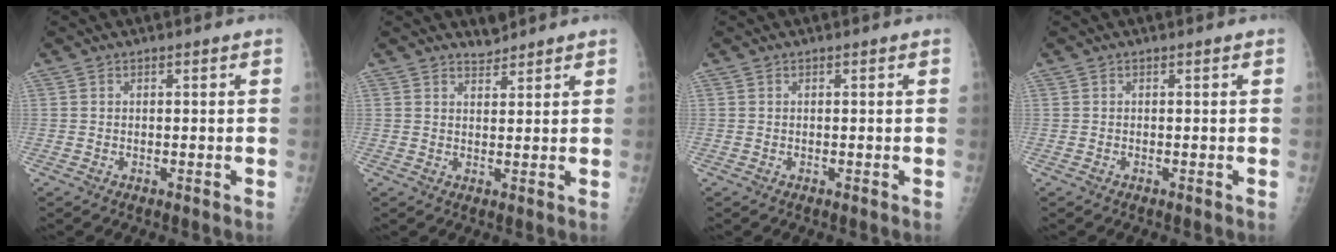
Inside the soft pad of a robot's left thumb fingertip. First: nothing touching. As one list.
[{"total": 1.9, "force": [1.8, 0.5, -0.4], "torque": [0.018, -0.018, 0.030]}, {"total": 0.0}, {"total": 0.0}]